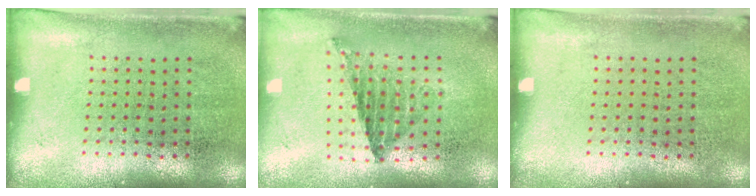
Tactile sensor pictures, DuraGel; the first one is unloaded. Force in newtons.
{"total": 0.8, "press": 0.8, "slide": 0.2}
{"total": 0.0}